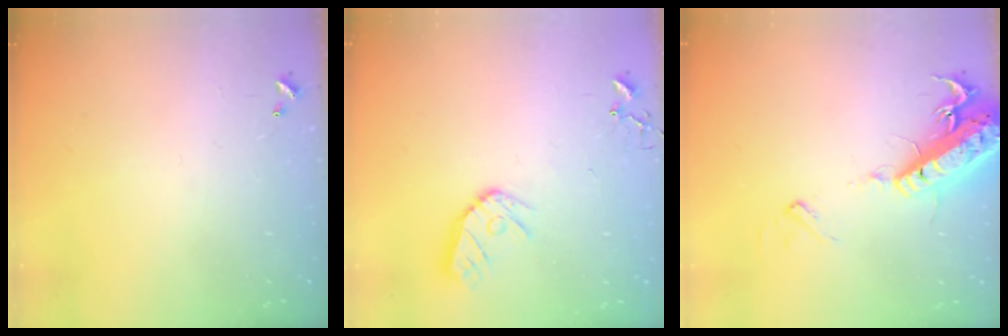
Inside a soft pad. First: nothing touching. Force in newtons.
{"total": 10.8, "press": 10.8, "slide": 0.9}
{"total": 18.9, "press": 18.5, "slide": 3.9}